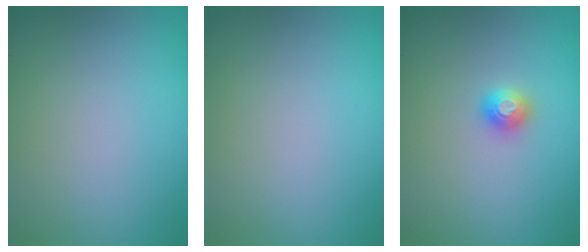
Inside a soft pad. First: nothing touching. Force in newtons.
{"total": 0.0}
{"total": 1.5, "press": 1.5, "slide": 0.2}